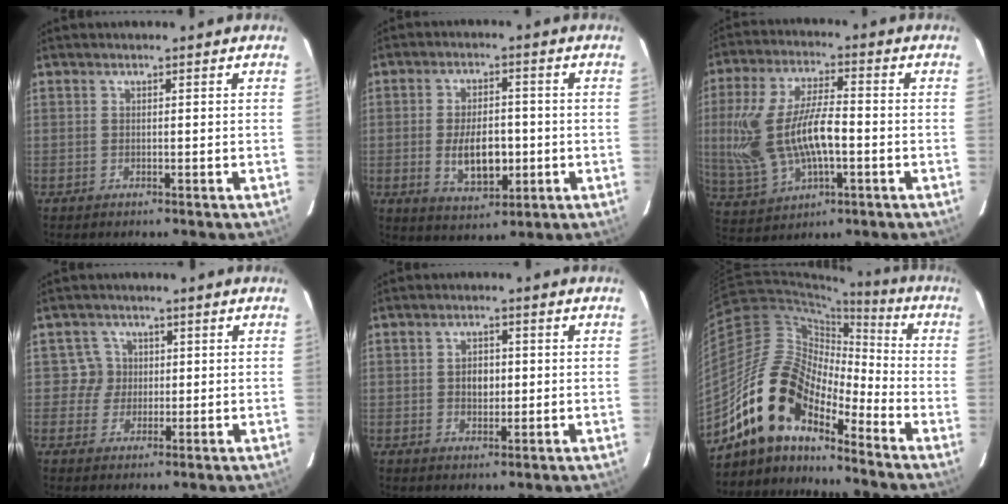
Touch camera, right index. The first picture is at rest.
{"total": 9.2, "force": [-1.7, 4.9, 7.6], "torque": [-0.142, -0.006, -0.018]}
{"total": 17.1, "force": [-1.7, 8.0, 15.1], "torque": [-0.320, -0.001, -0.013]}
{"total": 3.6, "force": [0.4, 3.6, -0.2], "torque": [0.015, 0.015, 0.004]}
{"total": 3.5, "force": [0.1, 2.6, 2.4], "torque": [-0.039, 0.007, 0.003]}
{"total": 15.1, "force": [-11.7, 5.7, 7.6], "torque": [-0.129, 0.009, -0.236]}